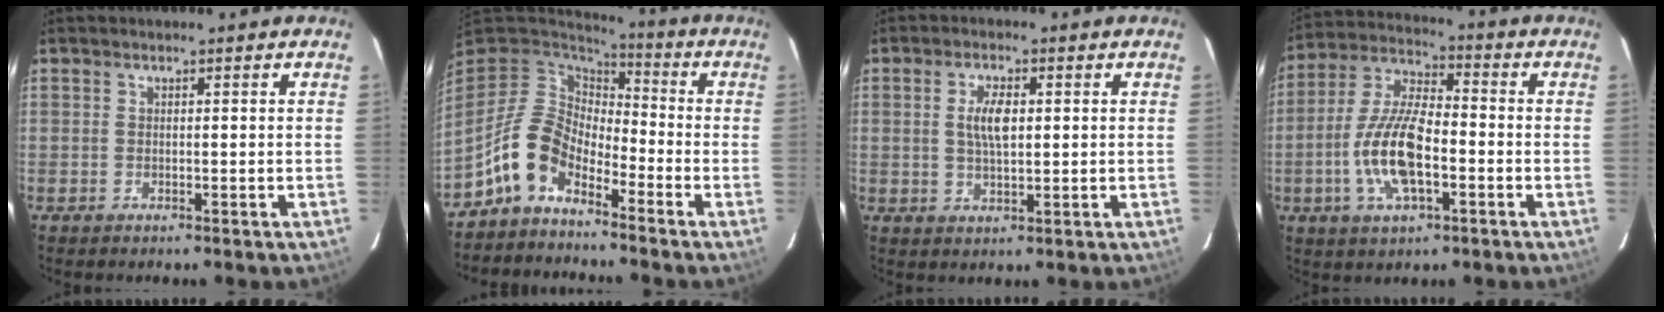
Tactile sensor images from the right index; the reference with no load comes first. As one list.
[{"total": 10.2, "force": [-6.2, 5.7, 5.8], "torque": [-0.117, 0.016, -0.127]}, {"total": 5.0, "force": [0.8, 2.0, 4.4], "torque": [-0.082, 0.004, 0.017]}, {"total": 13.7, "force": [-3.8, 5.3, 12.0], "torque": [-0.253, 0.001, -0.073]}]